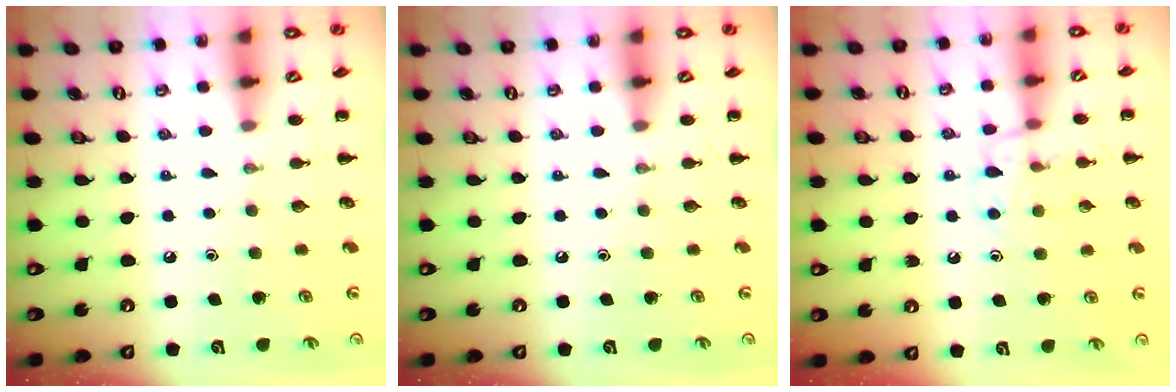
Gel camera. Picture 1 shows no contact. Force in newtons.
{"total": 0.0}
{"total": 9.6, "press": 9.6, "slide": 0.7}